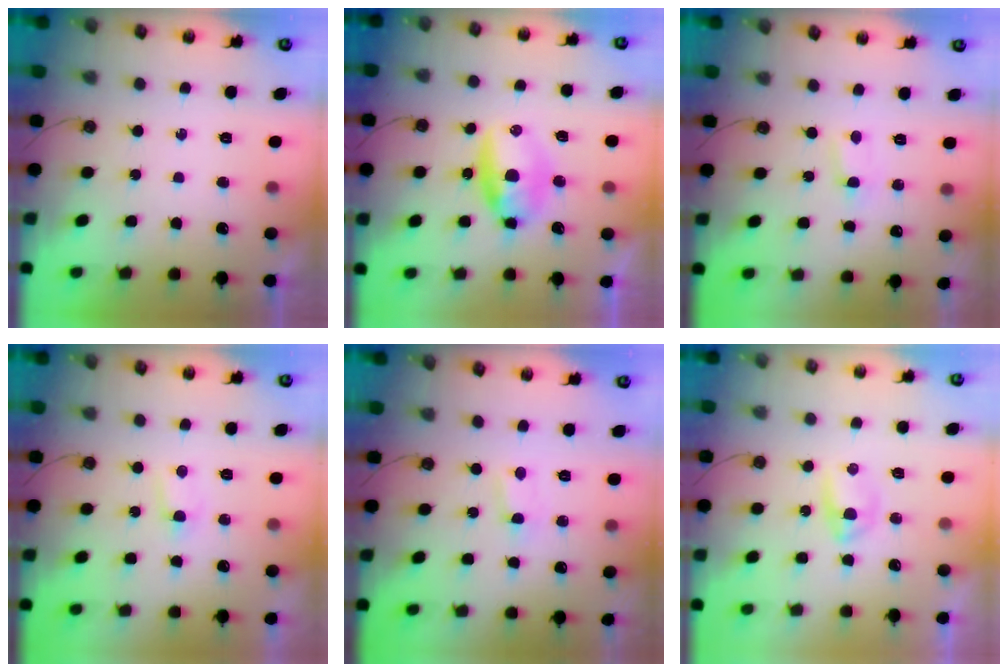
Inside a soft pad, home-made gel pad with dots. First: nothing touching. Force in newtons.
{"total": 8.0, "press": 7.9, "slide": 0.4}
{"total": 0.8, "press": 0.8, "slide": 0.1}
{"total": 2.6, "press": 2.6, "slide": 0.3}
{"total": 0.0}
{"total": 3.9, "press": 3.9, "slide": 0.5}